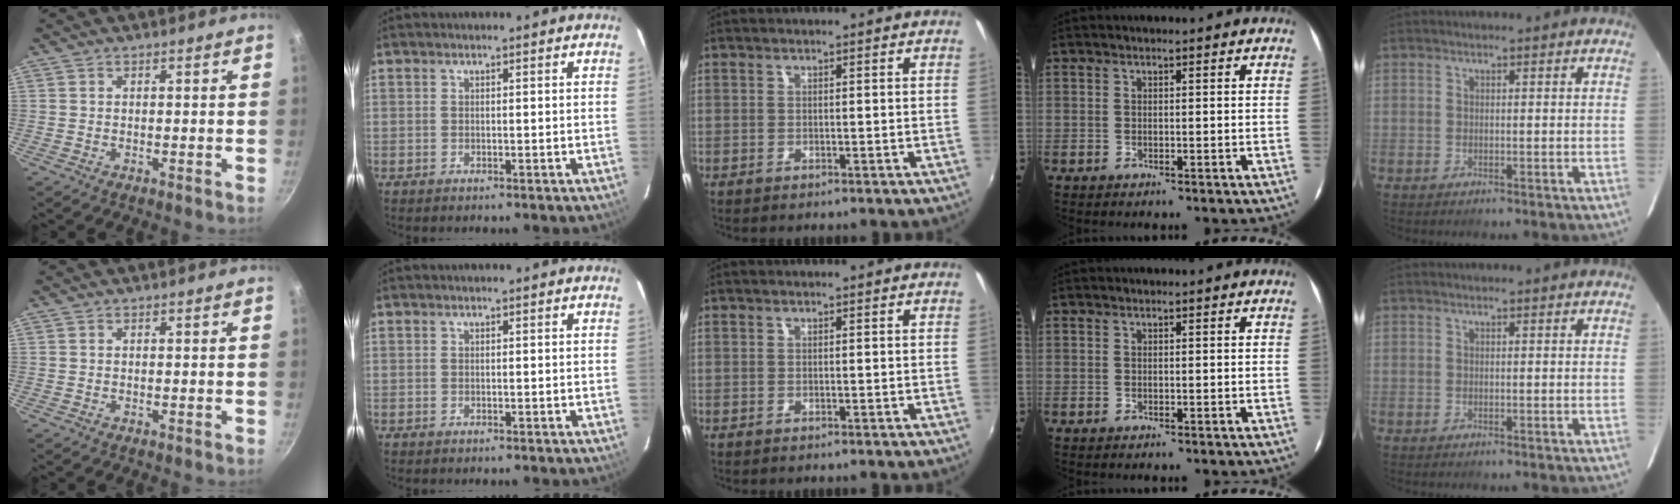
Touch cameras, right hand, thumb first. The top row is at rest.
{}